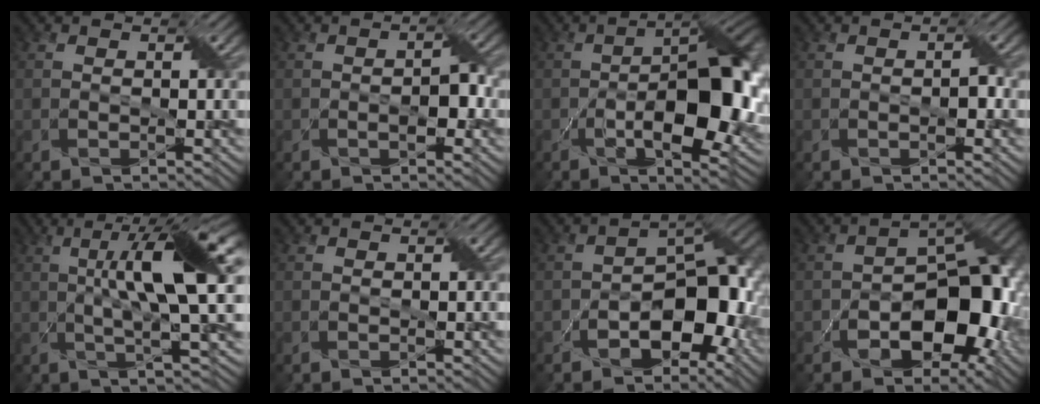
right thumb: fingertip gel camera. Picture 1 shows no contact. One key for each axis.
{"total": 2.7, "fx": -0.7, "fy": 1.4, "fz": 2.2, "tx": -0.033, "ty": 0.000, "tz": -0.011}
{"total": 15.4, "fx": -2.3, "fy": 6.9, "fz": 13.5, "tx": -0.197, "ty": -0.013, "tz": -0.033}
{"total": 1.0, "fx": -0.3, "fy": 0.5, "fz": 0.8, "tx": -0.013, "ty": 0.001, "tz": -0.005}
{"total": 12.1, "fx": 2.3, "fy": 2.5, "fz": 11.6, "tx": -0.192, "ty": 0.008, "tz": 0.035}
{"total": 0.0}
{"total": 9.7, "fx": -3.6, "fy": 5.7, "fz": 7.0, "tx": -0.093, "ty": -0.003, "tz": -0.064}
{"total": 11.4, "fx": -3.6, "fy": 7.1, "fz": 8.2, "tx": -0.110, "ty": -0.013, "tz": -0.058}